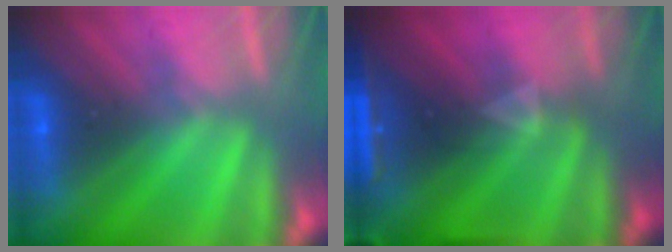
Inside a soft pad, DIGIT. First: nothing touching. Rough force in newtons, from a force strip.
{"total": 7.5}